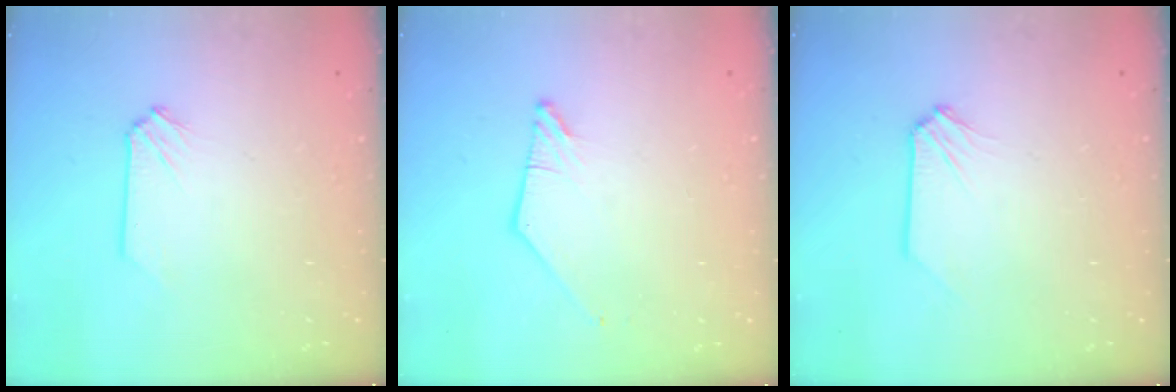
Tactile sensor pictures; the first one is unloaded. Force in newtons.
{"total": 0.7, "press": 0.7, "slide": 0.2}
{"total": 0.0}